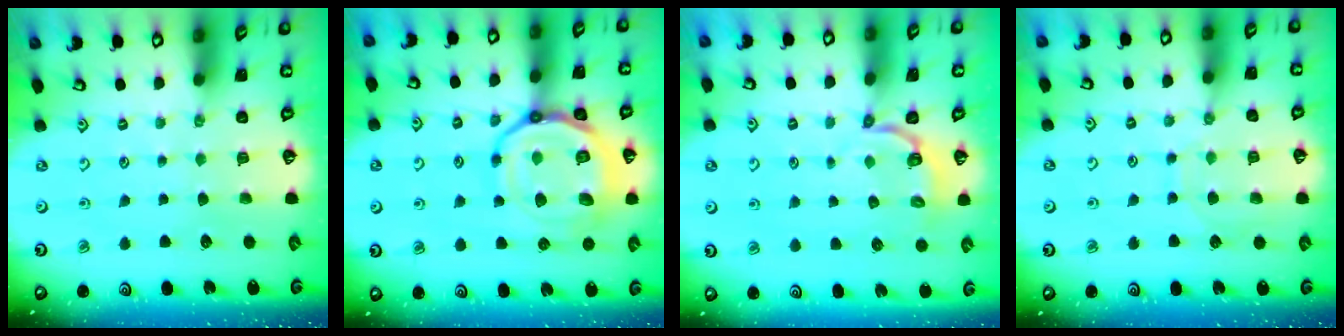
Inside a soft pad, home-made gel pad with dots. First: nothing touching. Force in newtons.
{"total": 20.8, "press": 20.7, "slide": 2.0}
{"total": 3.4, "press": 2.4, "slide": 2.5}
{"total": 7.6, "press": 7.5, "slide": 0.7}